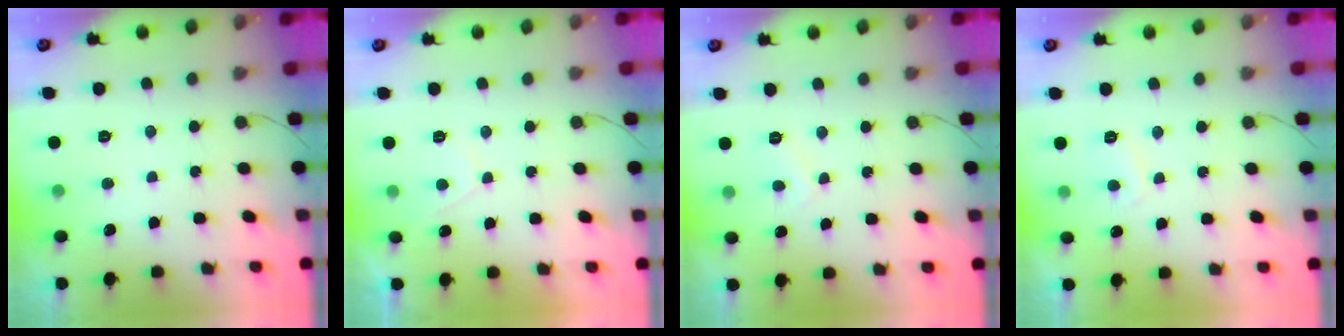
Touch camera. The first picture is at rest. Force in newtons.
{"total": 2.5, "press": 2.4, "slide": 0.7}
{"total": 3.0, "press": 3.0, "slide": 0.4}
{"total": 2.7, "press": 2.6, "slide": 0.7}